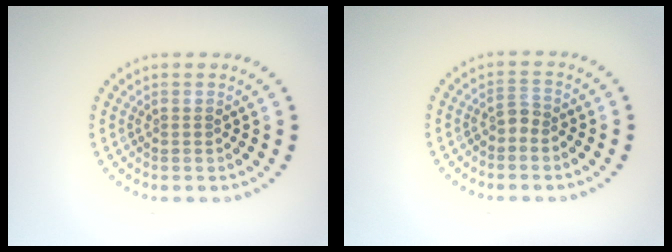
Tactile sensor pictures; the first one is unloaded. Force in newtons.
{"total": 1.3, "press": 1.0, "slide": 0.8}